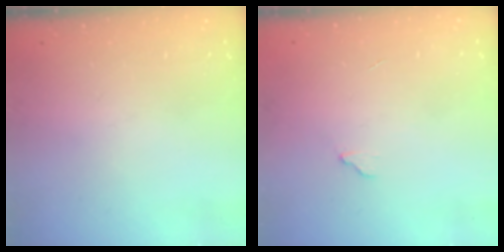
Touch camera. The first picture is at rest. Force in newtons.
{"total": 4.3, "press": 4.3, "slide": 0.3}